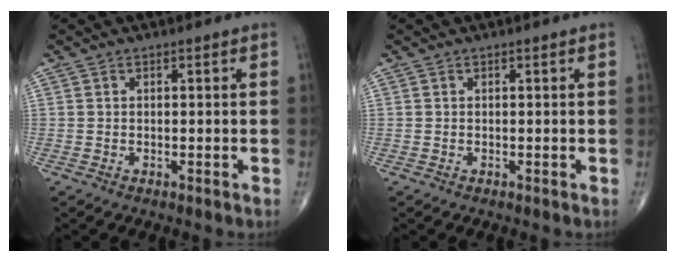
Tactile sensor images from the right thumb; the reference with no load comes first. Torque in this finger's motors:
{"motor_torque": [0.00, 0.00, -0.01, 0.00, 0.00]}